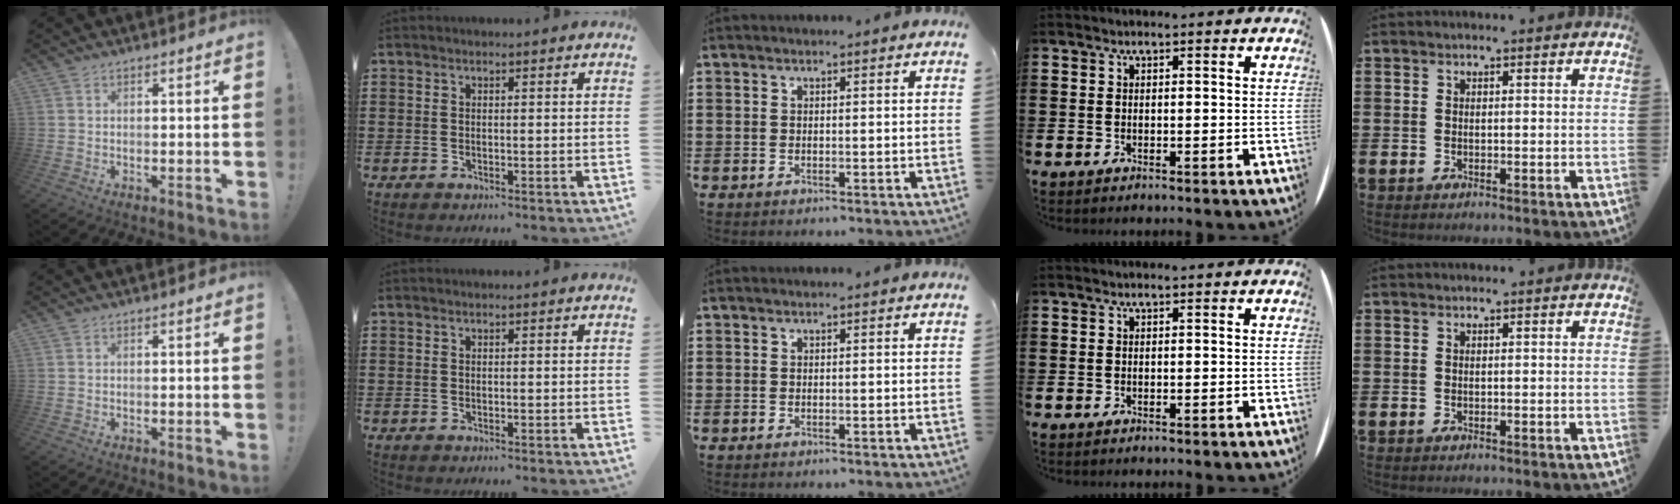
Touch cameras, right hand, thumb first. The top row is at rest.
{}